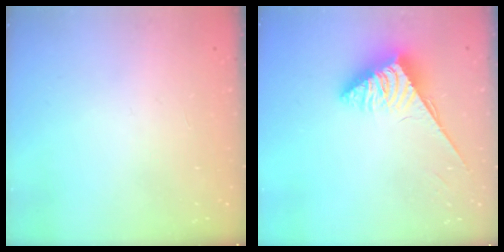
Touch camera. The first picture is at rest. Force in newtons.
{"total": 3.8, "press": 3.7, "slide": 0.6}